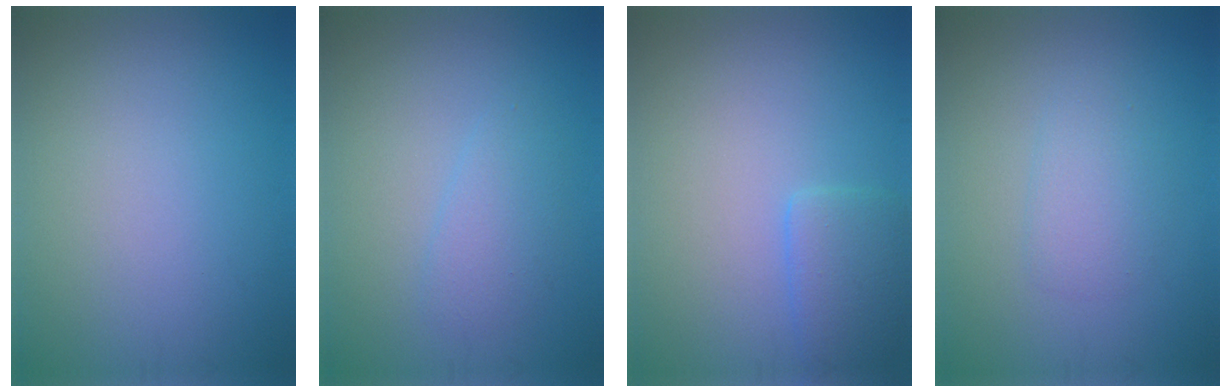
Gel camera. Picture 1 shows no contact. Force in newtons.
{"total": 2.0, "press": 2.0, "slide": 0.1}
{"total": 2.6, "press": 2.5, "slide": 0.2}
{"total": 1.9, "press": 1.9, "slide": 0.1}